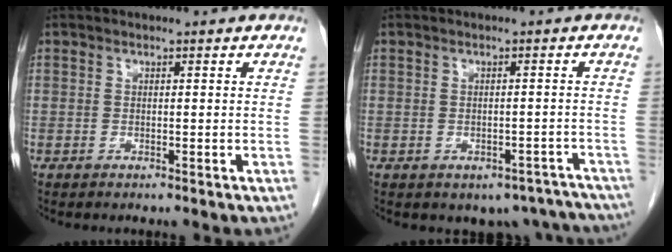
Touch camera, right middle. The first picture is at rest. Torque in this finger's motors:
{"motor_torque": [1.09, -1.05, 0.01, 0.04]}